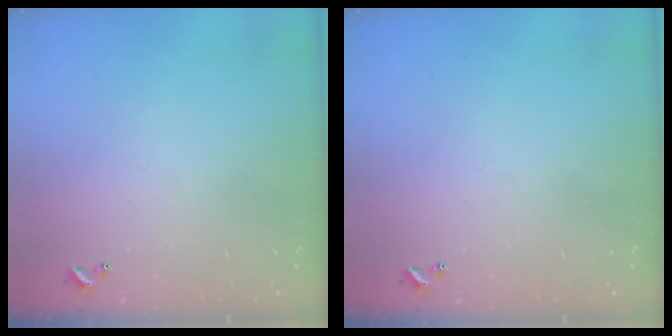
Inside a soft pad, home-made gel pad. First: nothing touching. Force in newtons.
{"total": 0.0}